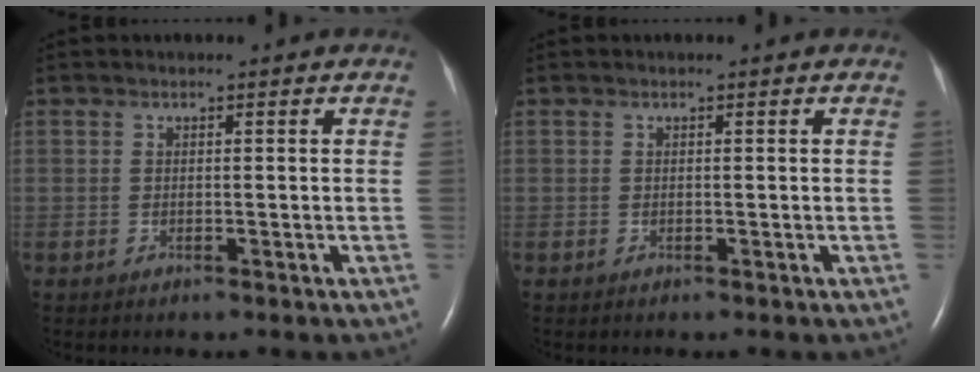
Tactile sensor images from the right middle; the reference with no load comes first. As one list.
[{"total": 0.0}]